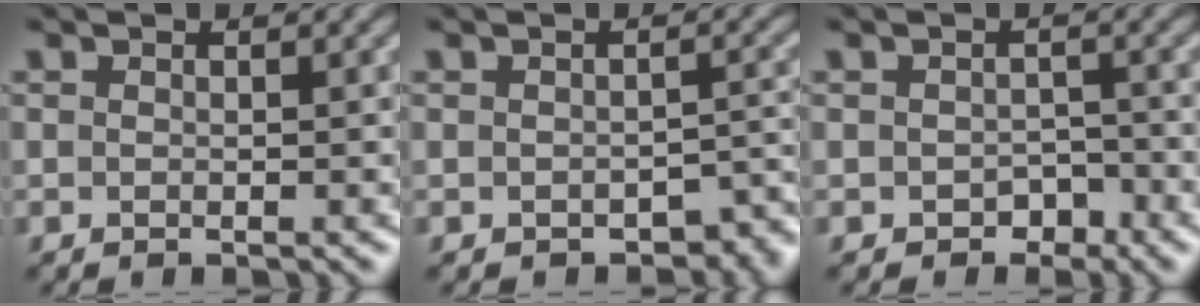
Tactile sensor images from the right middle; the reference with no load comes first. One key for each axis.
{"total": 3.6, "fx": -1.9, "fy": 2.1, "fz": 2.3, "tx": -0.026, "ty": -0.013, "tz": -0.019}
{"total": 1.6, "fx": -1.1, "fy": 1.1, "fz": 0.5, "tx": -0.009, "ty": -0.005, "tz": -0.017}